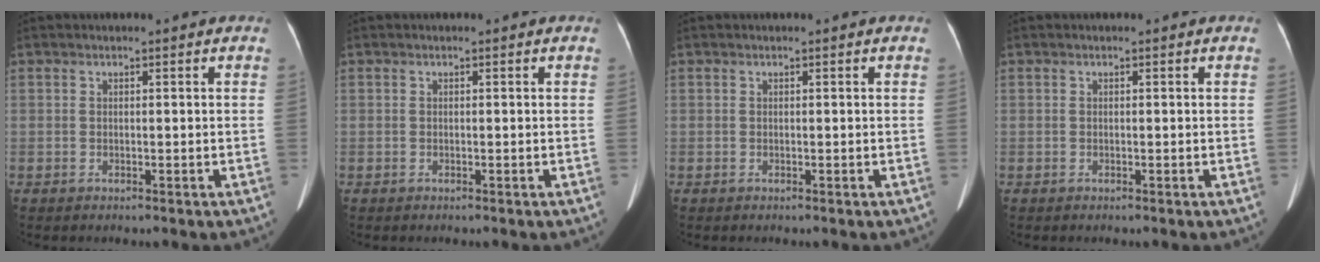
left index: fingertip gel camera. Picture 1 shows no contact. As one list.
[{"total": 0.0}, {"total": 0.0}, {"total": 0.0}]